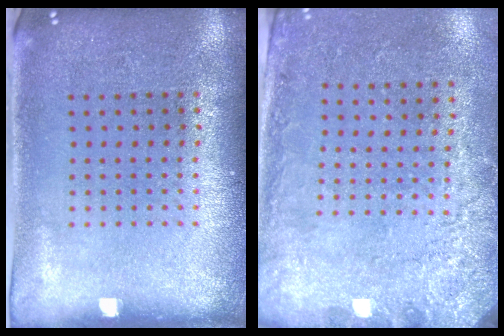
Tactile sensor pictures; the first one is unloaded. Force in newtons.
{"total": 2.7, "press": 2.0, "slide": 1.8}